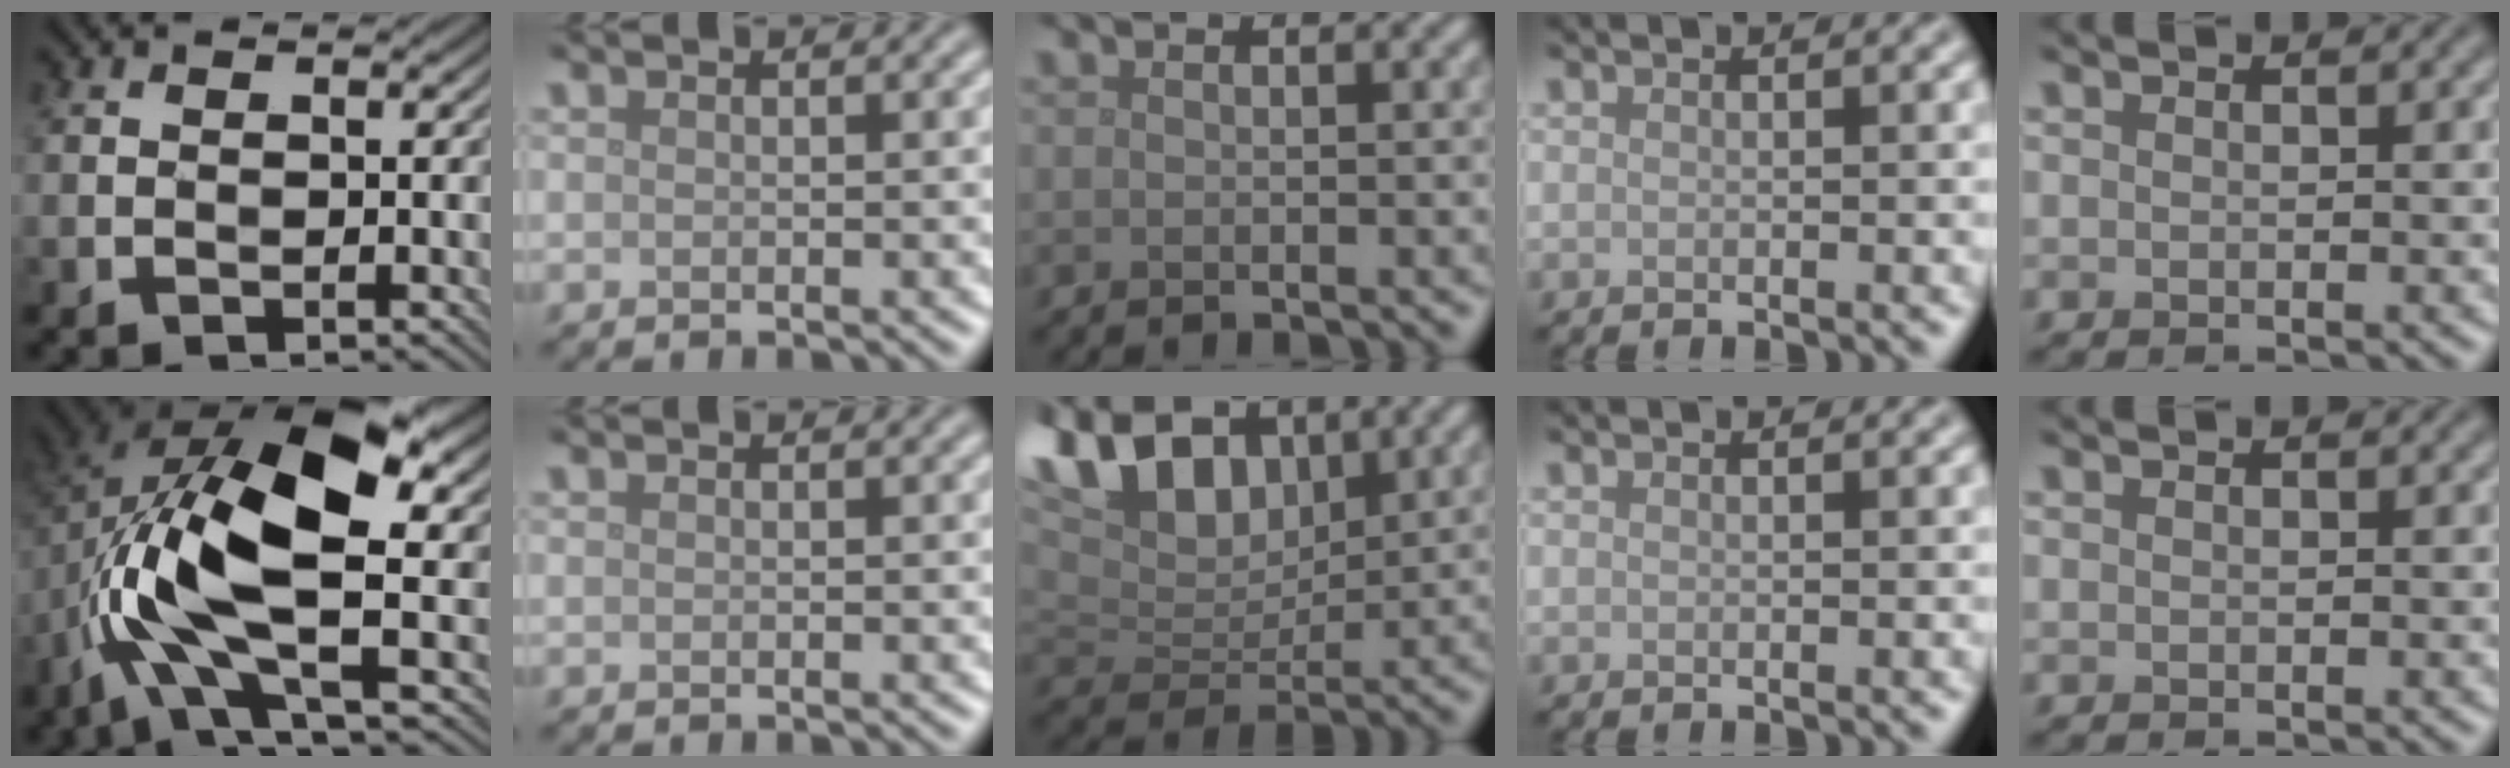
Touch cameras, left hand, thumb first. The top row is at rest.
{"thumb": {"total": 14.7, "force": [-1.1, 6.4, 13.1], "torque": [-0.265, 0.005, -0.028]}, "middle": {"total": 10.5, "force": [5.3, 6.1, 6.8], "torque": [-0.148, 0.017, 0.081]}}